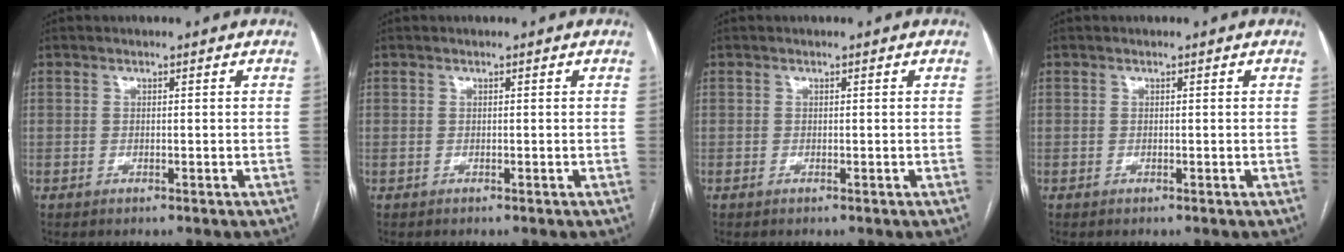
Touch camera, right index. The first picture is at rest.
{"total": 0.0}
{"total": 0.0}
{"total": 0.0}